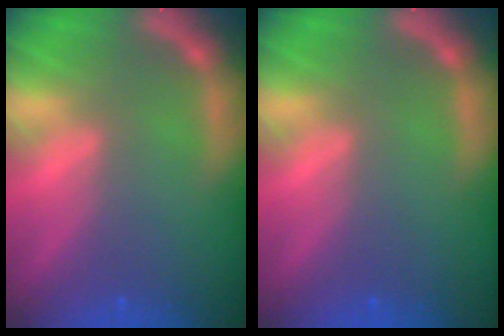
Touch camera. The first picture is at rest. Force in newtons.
{"total": 0.0}